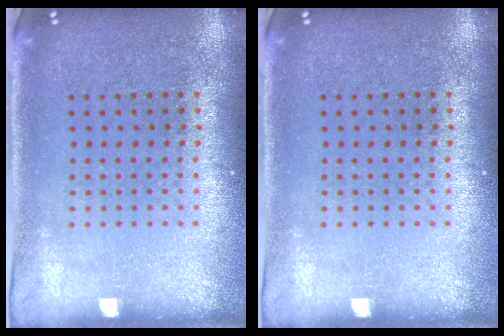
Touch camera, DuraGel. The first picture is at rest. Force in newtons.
{"total": 0.0}